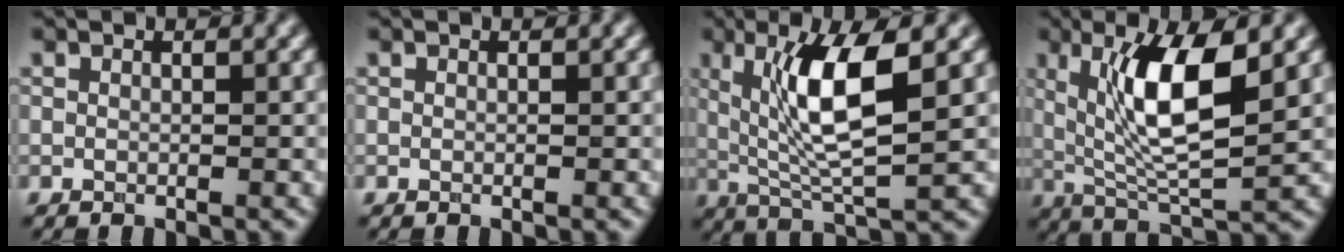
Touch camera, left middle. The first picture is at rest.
{"total": 0.0}
{"total": 7.7, "force": [1.6, 1.8, 7.3], "torque": [-0.131, -0.006, 0.044]}
{"total": 8.4, "force": [2.0, 2.3, 7.8], "torque": [-0.136, -0.009, 0.051]}